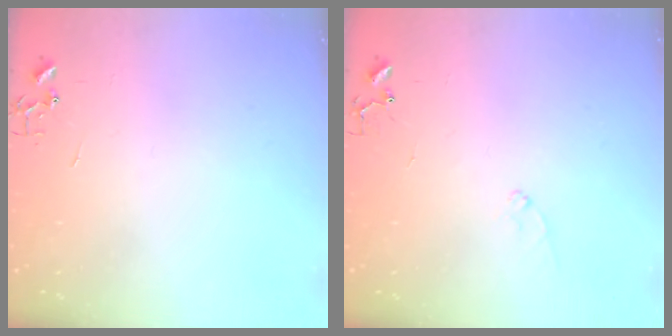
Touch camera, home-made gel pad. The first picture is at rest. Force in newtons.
{"total": 7.5, "press": 7.5, "slide": 0.7}